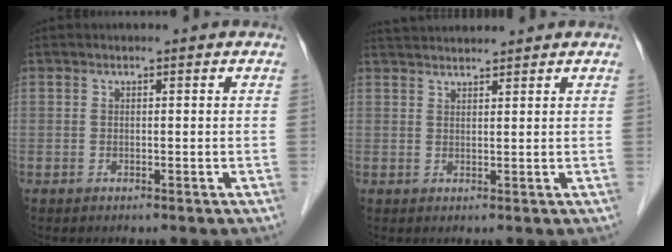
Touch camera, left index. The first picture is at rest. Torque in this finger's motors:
{"motor_torque": [0.40, -0.68, 0.12, 0.03]}